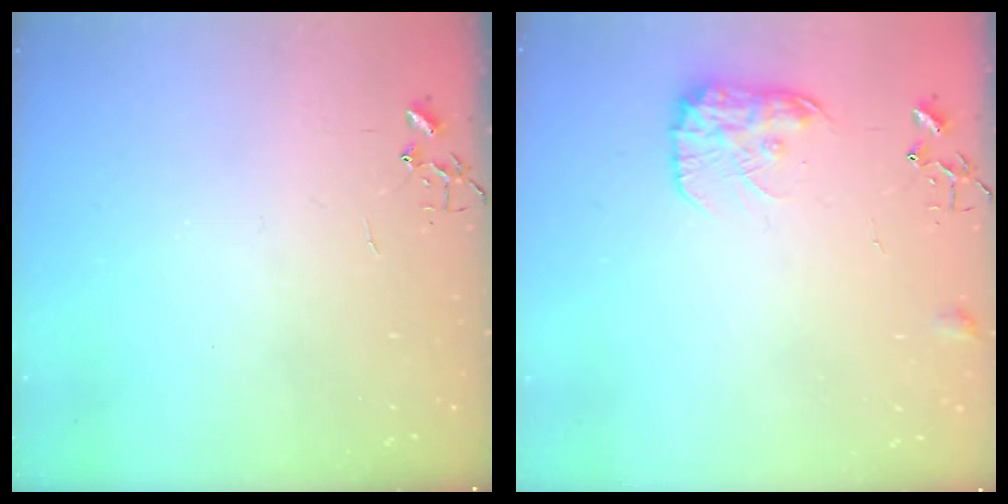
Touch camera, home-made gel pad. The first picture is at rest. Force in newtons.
{"total": 12.0, "press": 12.0, "slide": 0.6}